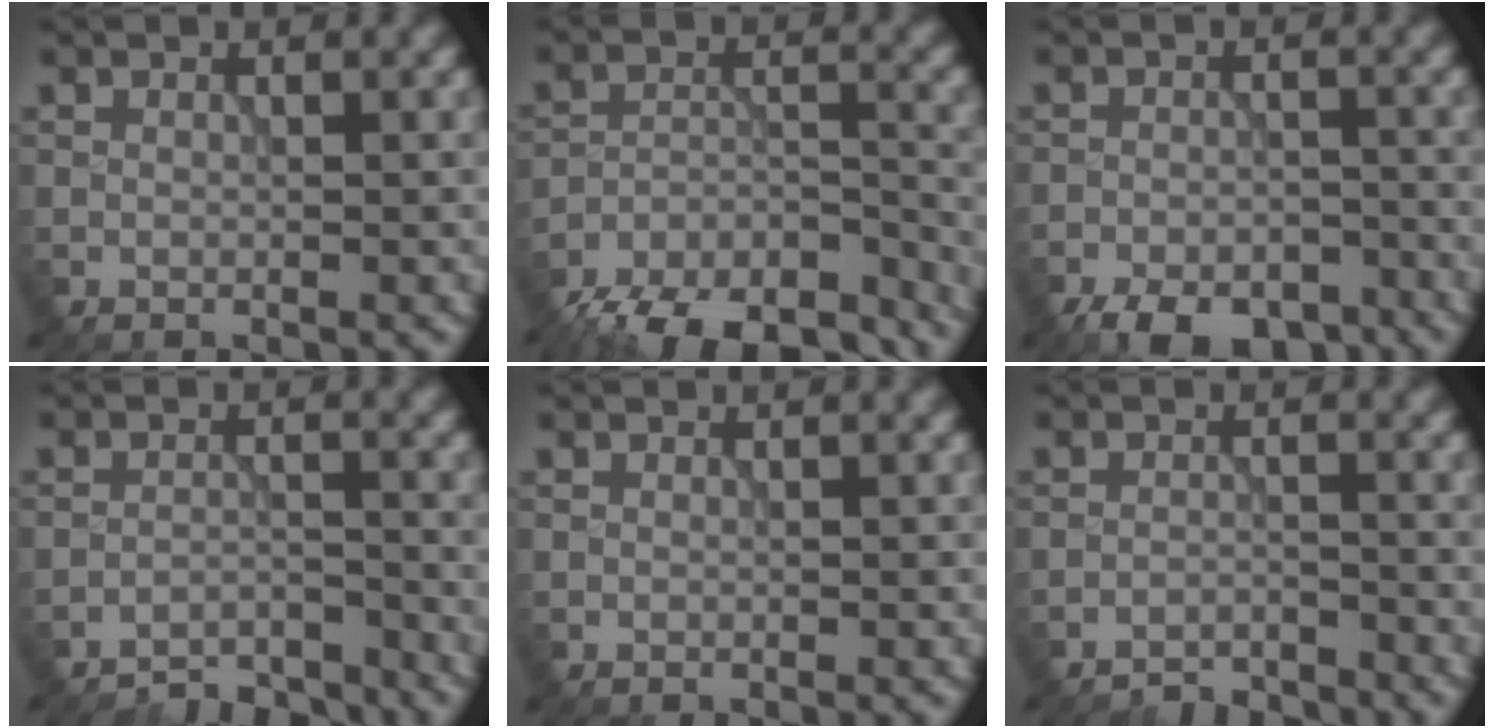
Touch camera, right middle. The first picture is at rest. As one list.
[{"total": 16.7, "force": [-15.2, 5.1, 4.7], "torque": [-0.064, -0.010, -0.194]}, {"total": 5.8, "force": [-4.6, 2.4, 2.8], "torque": [-0.036, -0.007, -0.076]}, {"total": 3.9, "force": [-3.9, 0.6, 0.5], "torque": [-0.005, 0.004, -0.068]}, {"total": 0.0}, {"total": 2.5, "force": [-2.5, 0.2, 0.2], "torque": [0.003, 0.003, -0.047]}]